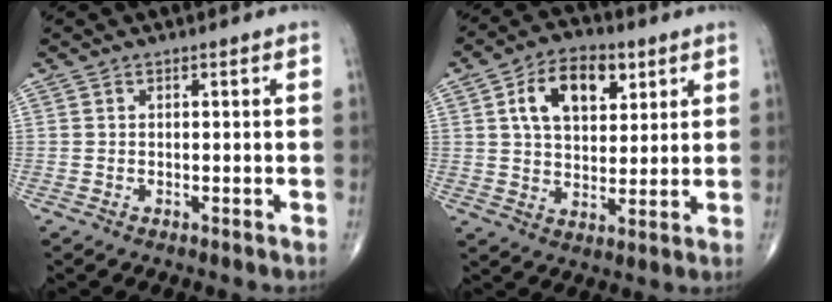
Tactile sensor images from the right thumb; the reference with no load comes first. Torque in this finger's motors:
{"motor_torque": [0.95, 2.18, 0.70, 0.21, 0.09]}